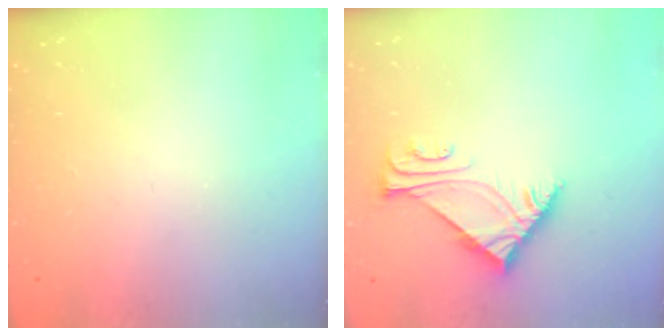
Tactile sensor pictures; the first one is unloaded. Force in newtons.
{"total": 5.4, "press": 5.3, "slide": 1.0}